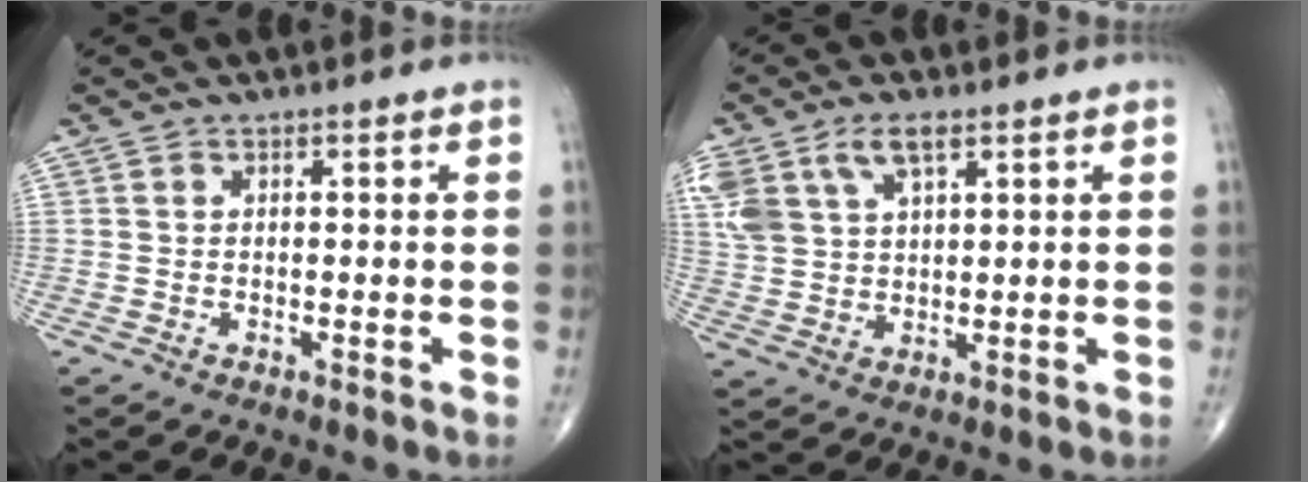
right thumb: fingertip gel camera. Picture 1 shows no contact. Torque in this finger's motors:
{"motor_torque": [-0.07, 0.22, 0.70, 0.49, 0.10]}